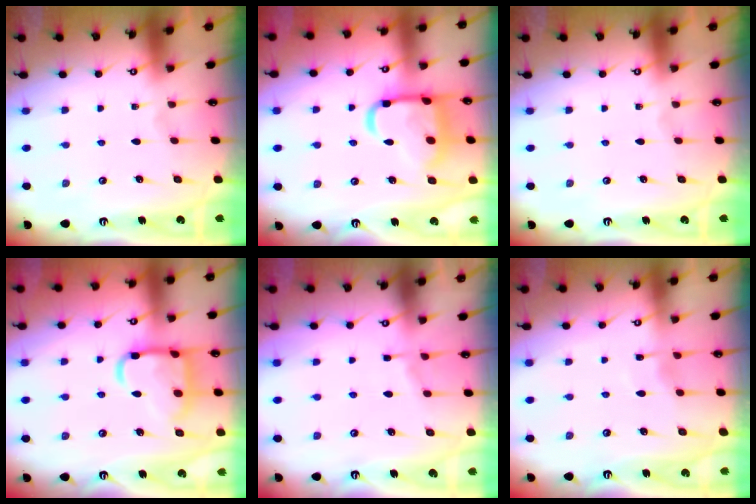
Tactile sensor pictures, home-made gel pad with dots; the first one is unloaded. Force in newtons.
{"total": 15.9, "press": 15.9, "slide": 1.2}
{"total": 0.0}
{"total": 15.2, "press": 15.2, "slide": 1.3}
{"total": 3.2, "press": 3.2, "slide": 0.5}
{"total": 5.3, "press": 5.3, "slide": 0.4}